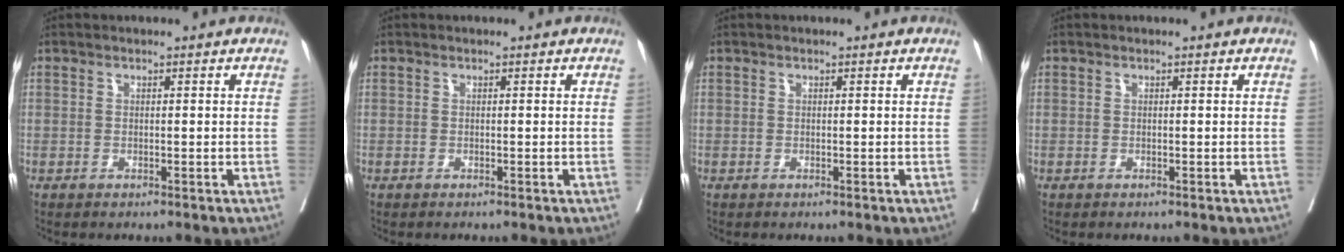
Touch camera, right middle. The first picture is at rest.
{"total": 0.0}
{"total": 0.0}
{"total": 0.0}